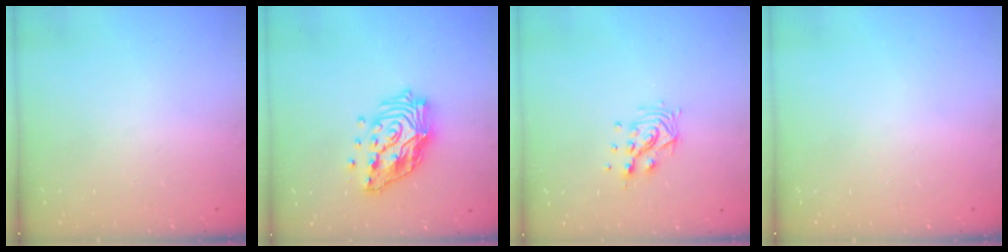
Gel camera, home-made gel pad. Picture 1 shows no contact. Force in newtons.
{"total": 17.3, "press": 17.1, "slide": 2.1}
{"total": 8.4, "press": 8.4, "slide": 0.3}
{"total": 0.0}